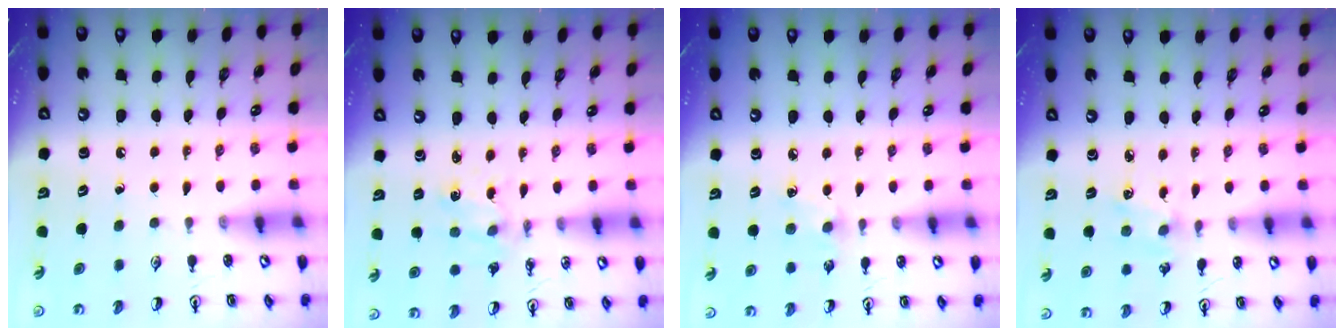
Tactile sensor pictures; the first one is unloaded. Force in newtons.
{"total": 1.2, "press": 1.2, "slide": 0.1}
{"total": 6.9, "press": 6.8, "slide": 0.7}
{"total": 2.2, "press": 2.2, "slide": 0.3}